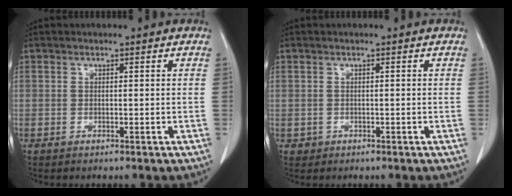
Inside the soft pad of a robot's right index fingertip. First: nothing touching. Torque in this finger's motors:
{"motor_torque": [-0.22, 0.14, -0.53, -0.17]}